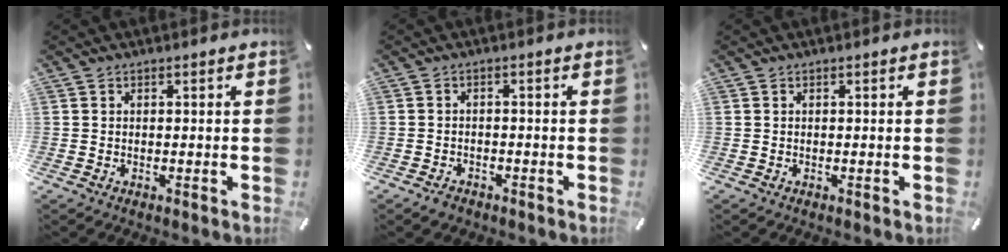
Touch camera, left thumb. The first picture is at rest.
{"total": 1.8, "force": [-1.4, 1.0, 0.4], "torque": [-0.008, 0.009, -0.031]}
{"total": 0.0}